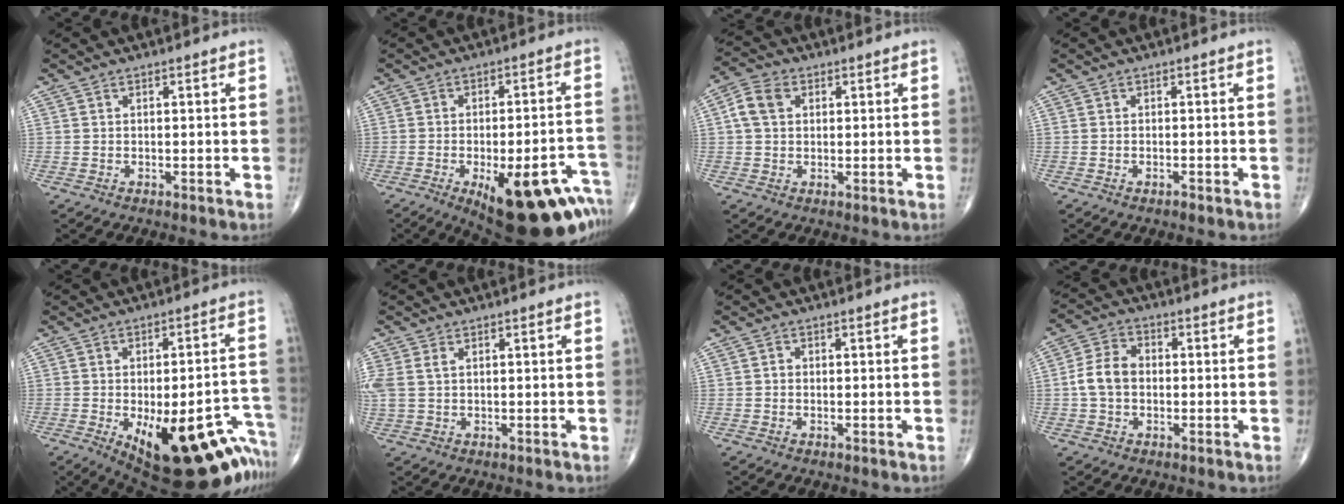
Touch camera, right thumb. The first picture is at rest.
{"total": 22.0, "force": [-11.4, 8.1, 16.9], "torque": [-0.139, 0.050, -0.142]}
{"total": 5.7, "force": [1.3, 4.2, 3.7], "torque": [-0.071, 0.013, 0.021]}
{"total": 0.9, "force": [-0.6, 0.2, 0.6], "torque": [-0.013, 0.003, -0.010]}
{"total": 25.6, "force": [-12.7, 9.9, 20.0], "torque": [-0.181, 0.049, -0.151]}
{"total": 4.1, "force": [1.0, 2.5, 3.1], "torque": [-0.099, 0.015, 0.026]}
{"total": 0.7, "force": [-0.1, 0.6, 0.3], "torque": [-0.001, 0.003, -0.005]}
{"total": 6.8, "force": [-0.5, 5.0, 4.6], "torque": [-0.086, 0.022, -0.018]}